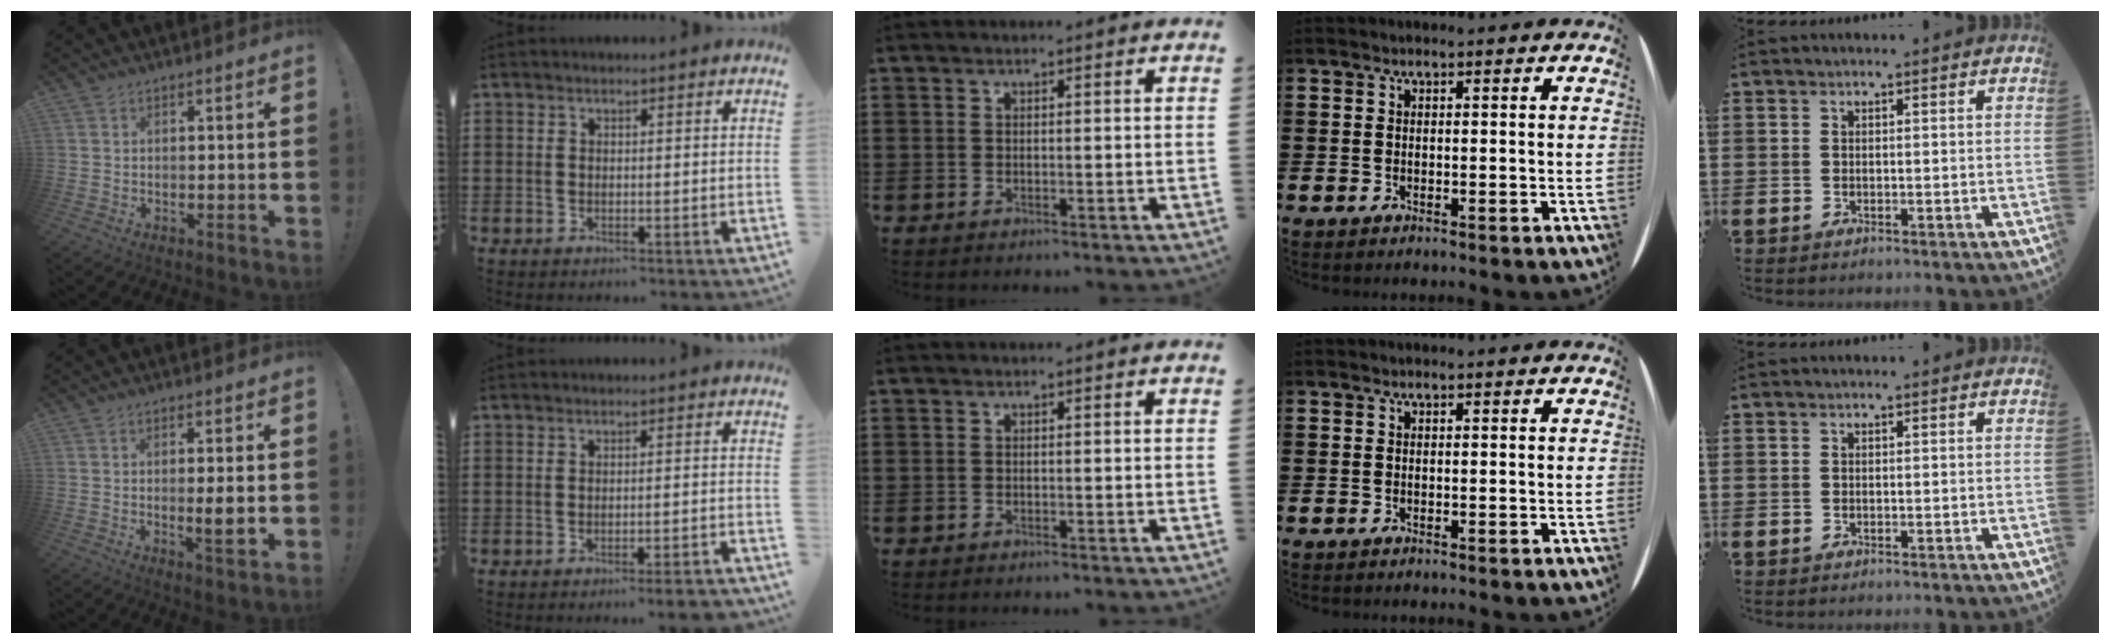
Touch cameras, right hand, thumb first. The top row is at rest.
{"thumb": {"total": 5.3, "force": [-0.3, 0.7, 5.2], "torque": [-0.071, -0.011, -0.006]}, "index": {"total": 2.7, "force": [-2.3, -0.2, 1.4], "torque": [-0.023, -0.004, -0.043]}}